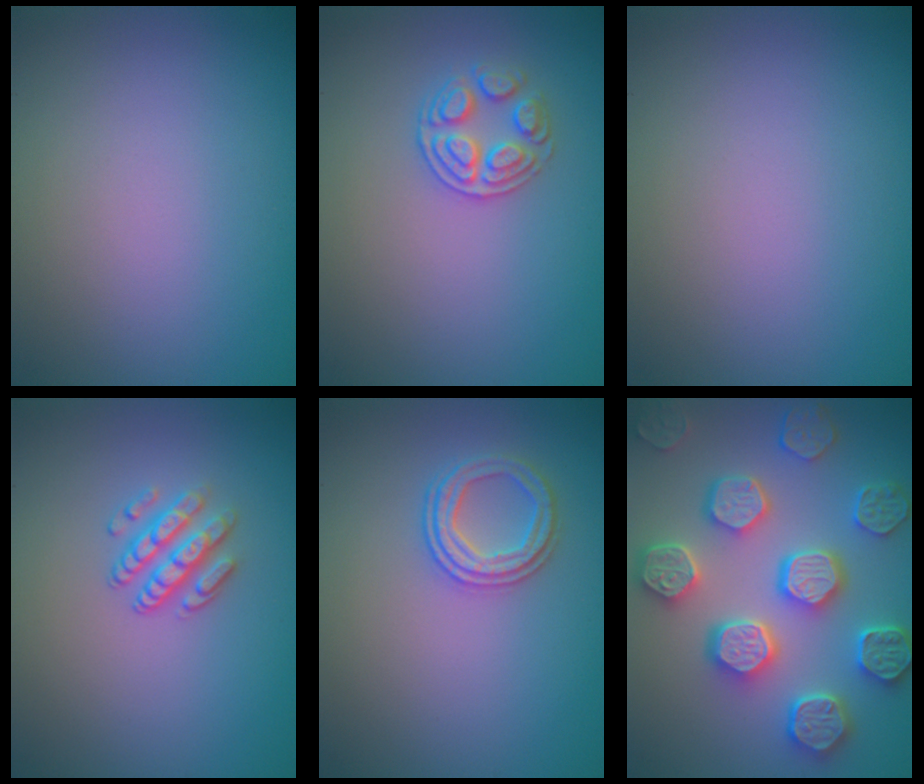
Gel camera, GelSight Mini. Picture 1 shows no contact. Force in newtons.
{"total": 2.6, "press": 2.5, "slide": 0.8}
{"total": 0.0}
{"total": 2.9, "press": 2.3, "slide": 1.6}
{"total": 2.5, "press": 2.4, "slide": 0.6}
{"total": 7.2, "press": 6.5, "slide": 3.1}